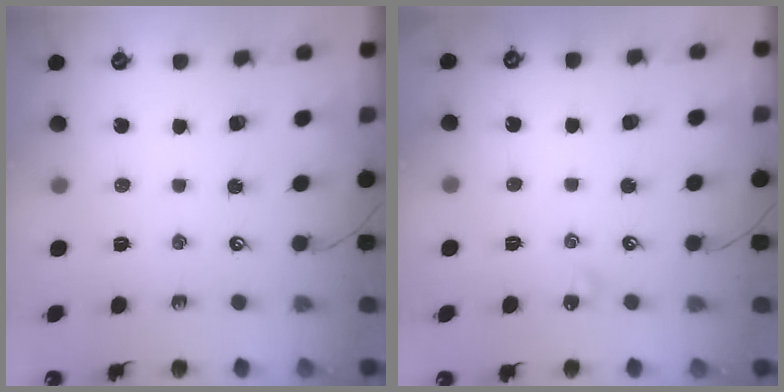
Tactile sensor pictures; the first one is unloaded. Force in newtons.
{"total": 4.4, "press": 4.4, "slide": 0.6}